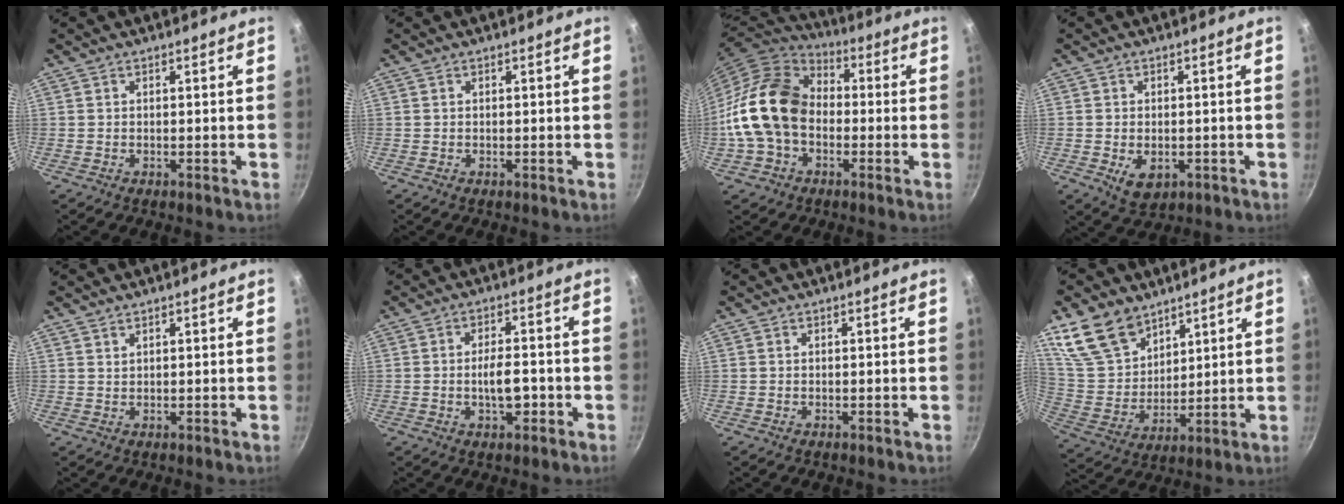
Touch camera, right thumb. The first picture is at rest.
{"total": 0.0}
{"total": 17.3, "force": [-1.8, 12.8, 11.5], "torque": [-0.187, 0.042, -0.046]}
{"total": 5.2, "force": [-1.2, 3.5, 3.6], "torque": [-0.049, -0.005, -0.009]}
{"total": 1.2, "force": [1.0, 0.3, 0.4], "torque": [-0.004, -0.007, 0.021]}
{"total": 5.8, "force": [-1.5, 2.7, 4.9], "torque": [-0.064, 0.016, -0.023]}
{"total": 0.0}
{"total": 14.0, "force": [9.6, 8.6, 5.5], "torque": [-0.076, -0.051, 0.196]}